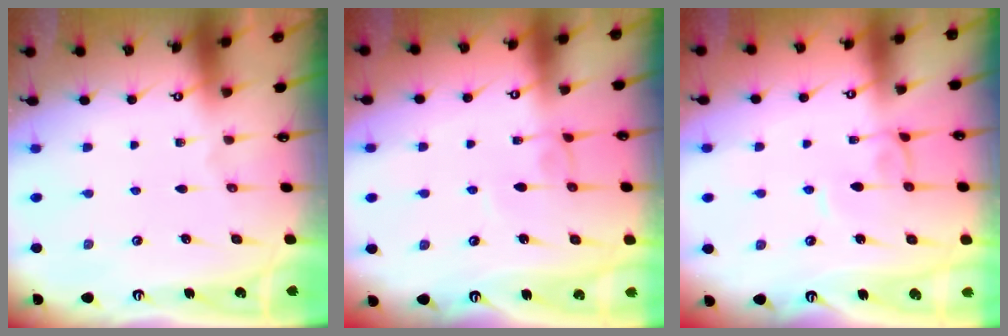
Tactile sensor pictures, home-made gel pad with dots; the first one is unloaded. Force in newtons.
{"total": 2.8, "press": 2.8, "slide": 0.1}
{"total": 1.4, "press": 1.4, "slide": 0.2}